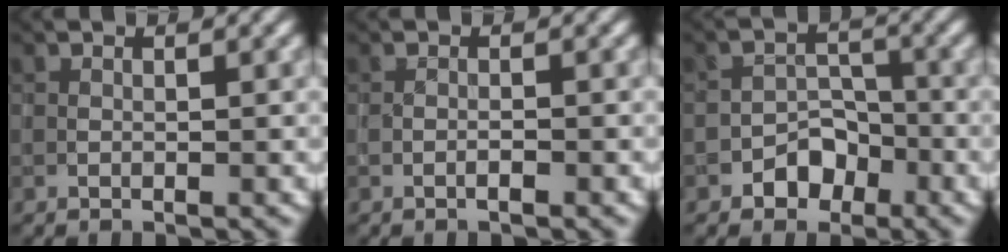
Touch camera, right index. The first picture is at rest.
{"total": 0.7, "force": [-0.4, -0.1, 0.5], "torque": [-0.010, 0.002, -0.009]}
{"total": 3.0, "force": [-1.9, 2.1, 1.0], "torque": [-0.005, 0.009, -0.031]}